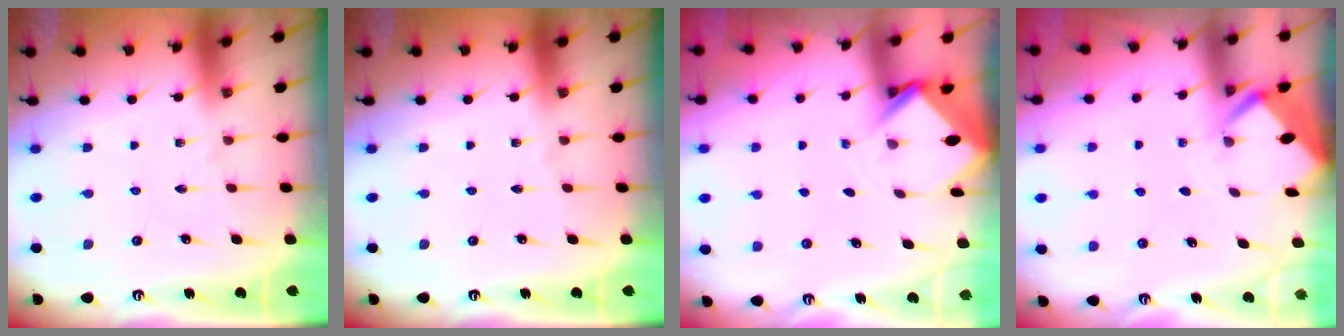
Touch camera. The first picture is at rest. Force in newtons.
{"total": 0.0}
{"total": 2.9, "press": 2.9, "slide": 0.2}
{"total": 2.7, "press": 2.7, "slide": 0.1}